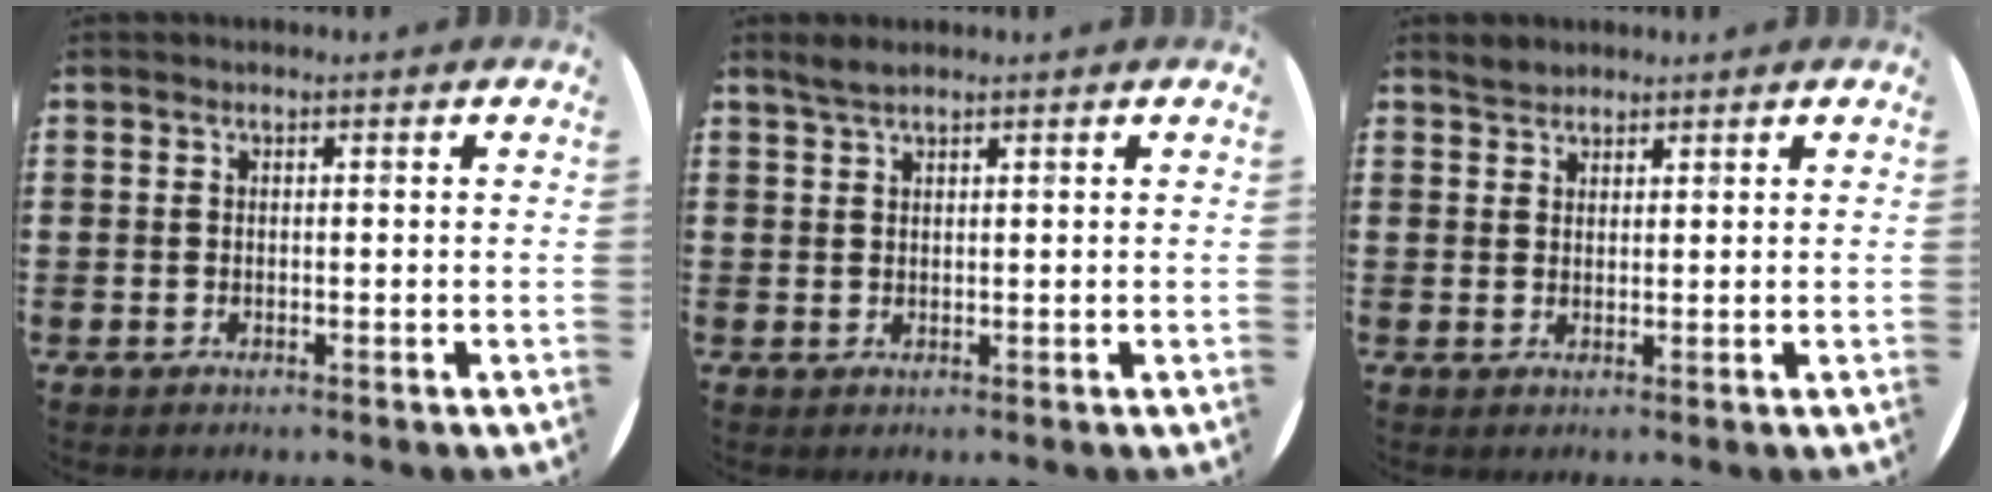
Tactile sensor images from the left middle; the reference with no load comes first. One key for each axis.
{"total": 1.8, "fx": 1.6, "fy": 0.3, "fz": 0.9, "tx": -0.018, "ty": 0.003, "tz": 0.029}
{"total": 1.9, "fx": 1.8, "fy": 0.6, "fz": -0.1, "tx": 0.007, "ty": 0.000, "tz": 0.034}